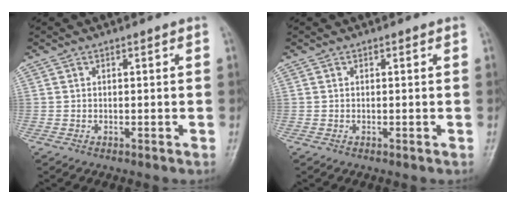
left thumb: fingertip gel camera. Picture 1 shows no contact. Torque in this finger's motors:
{"motor_torque": [0.00, 0.02, 0.03, -0.01, 0.00]}